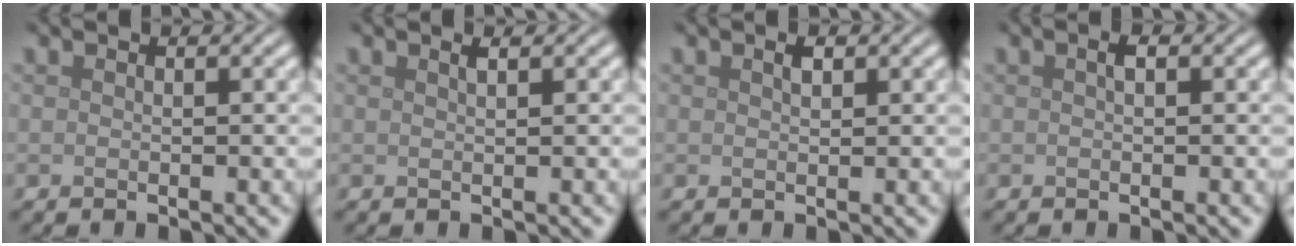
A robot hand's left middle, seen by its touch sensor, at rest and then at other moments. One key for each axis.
{"total": 0.9, "fx": 0.5, "fy": 0.3, "fz": 0.7, "tx": -0.005, "ty": 0.002, "tz": 0.008}
{"total": 0.8, "fx": 0.5, "fy": 0.3, "fz": 0.6, "tx": -0.012, "ty": 0.000, "tz": 0.009}
{"total": 0.7, "fx": 0.2, "fy": 0.2, "fz": 0.7, "tx": -0.012, "ty": 0.004, "tz": 0.004}